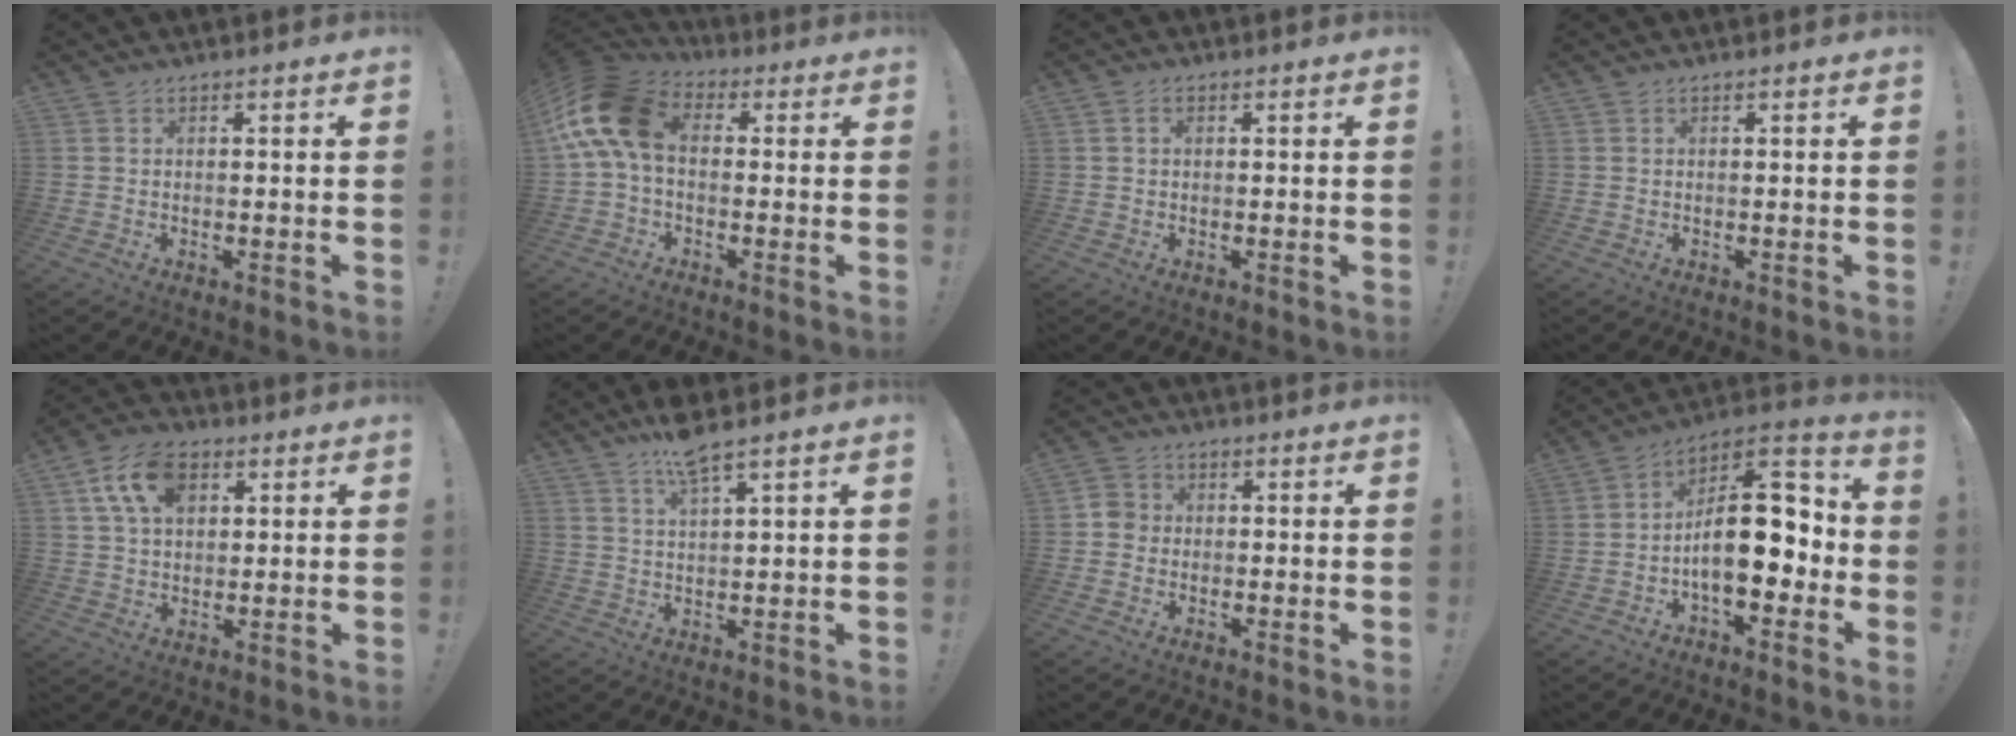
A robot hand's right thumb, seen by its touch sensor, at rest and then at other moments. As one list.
[{"total": 15.5, "force": [2.1, 9.5, 12.0], "torque": [-0.232, 0.019, 0.044]}, {"total": 1.0, "force": [0.3, 0.6, 0.7], "torque": [-0.014, 0.003, 0.006]}, {"total": 0.0}, {"total": 12.1, "force": [5.1, 7.7, 7.9], "torque": [-0.142, -0.001, 0.096]}, {"total": 8.0, "force": [6.1, 1.2, 4.9], "torque": [-0.091, -0.025, 0.106]}, {"total": 3.7, "force": [-1.1, 3.4, 1.1], "torque": [-0.012, 0.016, -0.019]}, {"total": 18.4, "force": [-1.7, 10.0, 15.4], "torque": [-0.234, 0.013, -0.019]}]